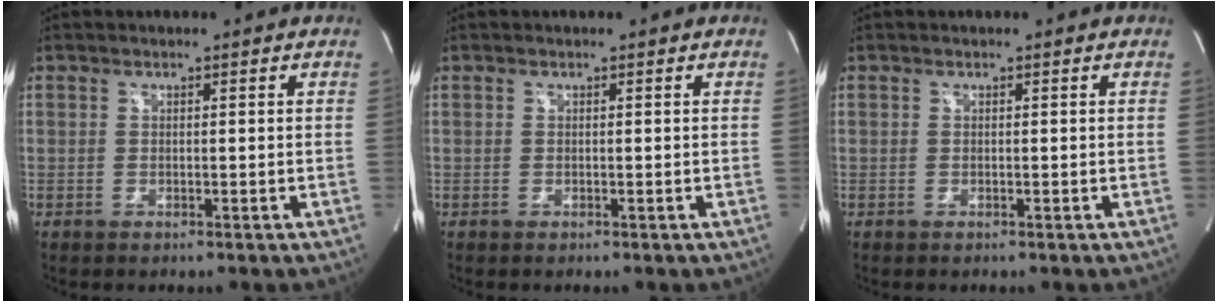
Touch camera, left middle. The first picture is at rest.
{"total": 0.0}
{"total": 0.0}